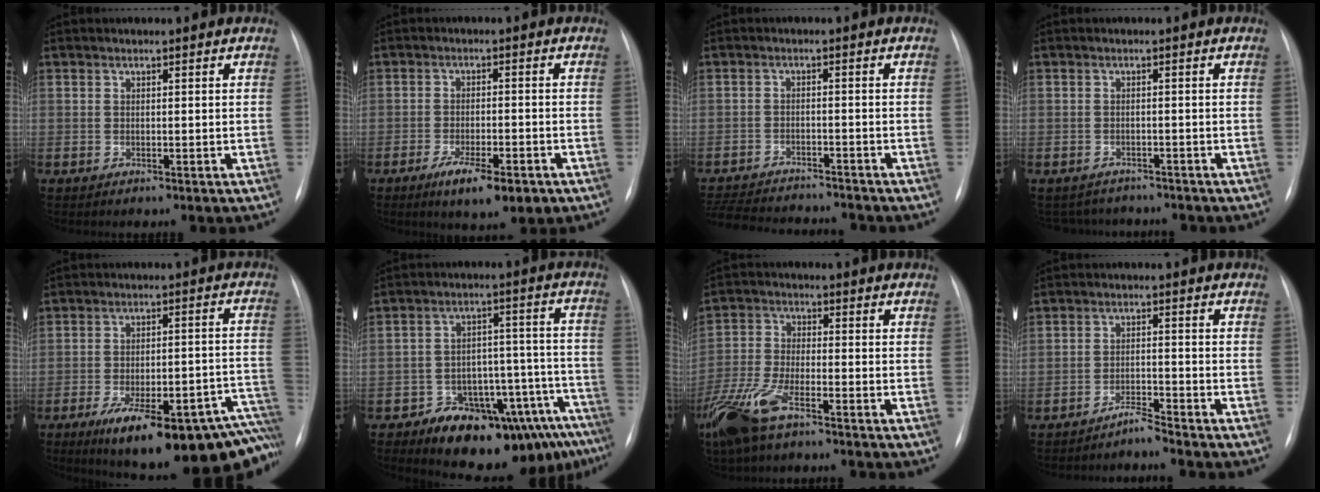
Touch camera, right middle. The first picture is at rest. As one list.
[{"total": 7.5, "force": [-4.3, 2.1, 5.8], "torque": [-0.092, -0.009, -0.061]}, {"total": 13.8, "force": [-12.8, 2.7, 4.5], "torque": [-0.098, -0.006, -0.183]}, {"total": 5.1, "force": [-4.7, 1.9, 0.0], "torque": [0.002, 0.008, -0.060]}, {"total": 23.6, "force": [-16.8, 5.9, 15.5], "torque": [-0.129, 0.028, -0.222]}, {"total": 17.1, "force": [-12.1, 6.9, 9.9], "torque": [-0.065, 0.067, -0.159]}, {"total": 10.8, "force": [-7.0, 3.3, 7.5], "torque": [-0.168, -0.019, -0.136]}, {"total": 2.6, "force": [-2.5, -0.6, 0.1], "torque": [0.001, -0.012, -0.045]}]